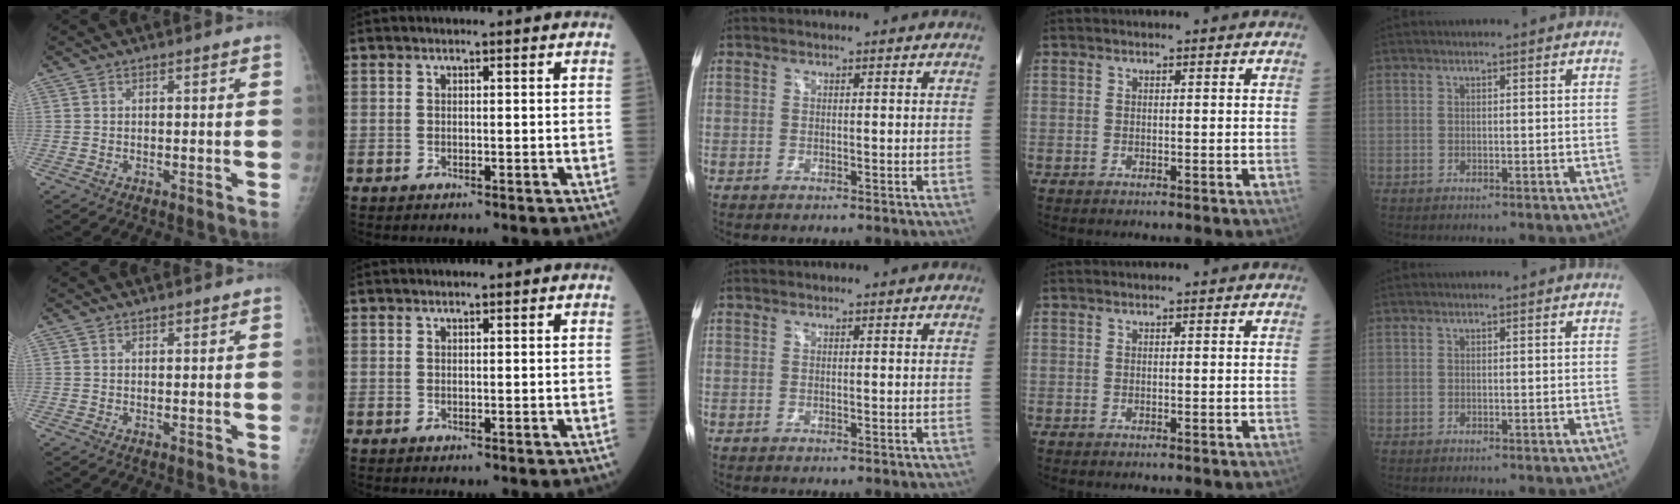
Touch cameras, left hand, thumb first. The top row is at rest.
{"thumb": {"total": 0.7, "force": [0.6, 0.2, 0.1], "torque": [0.000, -0.002, 0.011]}, "index": {"total": 0.7, "force": [0.6, 0.0, 0.2], "torque": [-0.005, 0.016, 0.013]}}